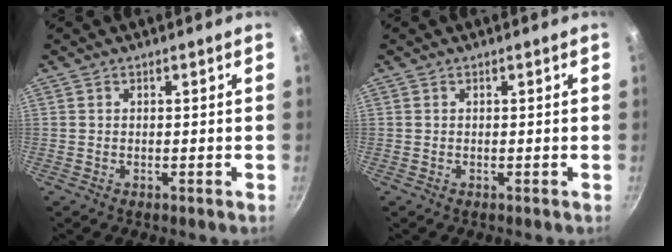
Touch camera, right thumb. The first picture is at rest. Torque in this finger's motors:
{"motor_torque": [0.01, -0.28, 0.48, -0.38, 0.04]}